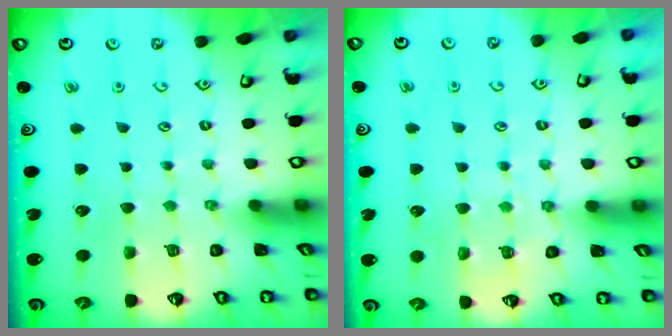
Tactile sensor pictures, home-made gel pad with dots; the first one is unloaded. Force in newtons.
{"total": 5.0, "press": 4.9, "slide": 0.6}